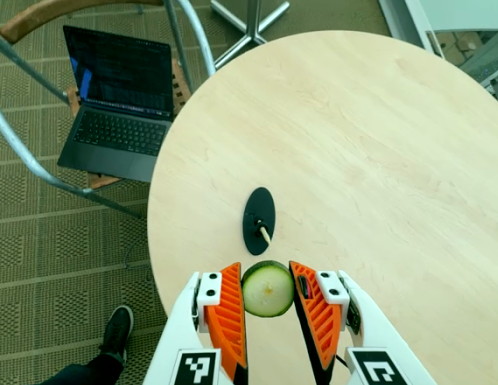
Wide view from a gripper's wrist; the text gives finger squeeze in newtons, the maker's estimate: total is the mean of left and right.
{"total": 9.4, "left": 9.7, "right": 9.2}